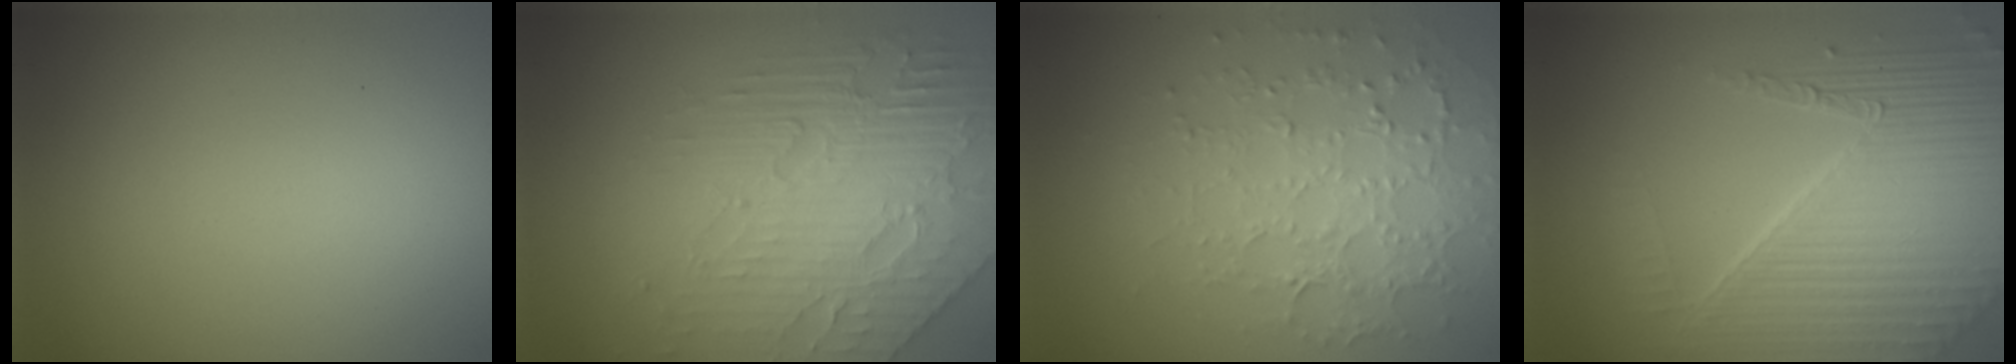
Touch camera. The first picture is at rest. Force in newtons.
{"total": 6.3, "press": 5.1, "slide": 3.7}
{"total": 4.5, "press": 3.5, "slide": 2.9}
{"total": 8.0, "press": 5.5, "slide": 5.9}